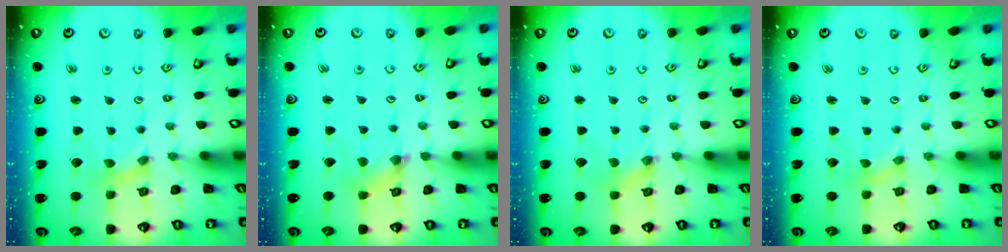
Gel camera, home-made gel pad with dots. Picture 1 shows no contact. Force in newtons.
{"total": 2.7, "press": 2.7, "slide": 0.4}
{"total": 0.6, "press": 0.6, "slide": 0.1}
{"total": 0.0}